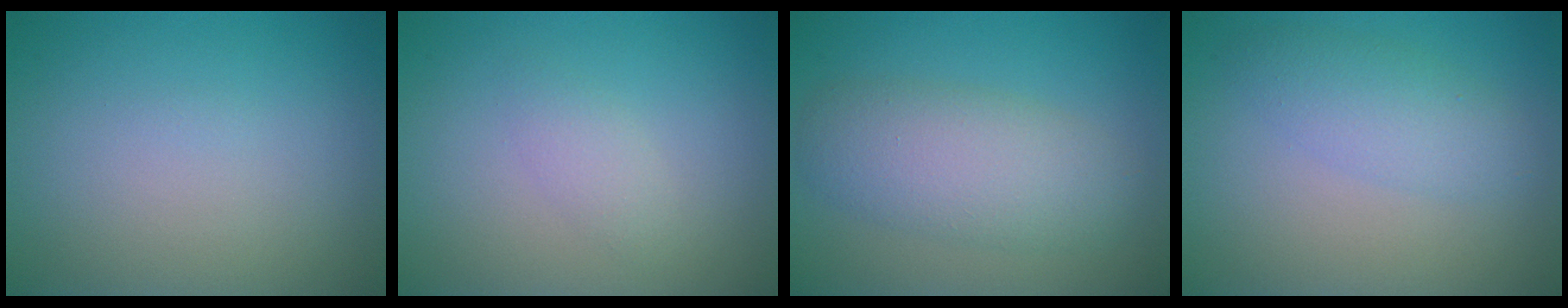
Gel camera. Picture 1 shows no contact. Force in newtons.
{"total": 1.4, "press": 1.4, "slide": 0.1}
{"total": 5.2, "press": 5.2, "slide": 0.4}
{"total": 3.0, "press": 3.0, "slide": 0.0}